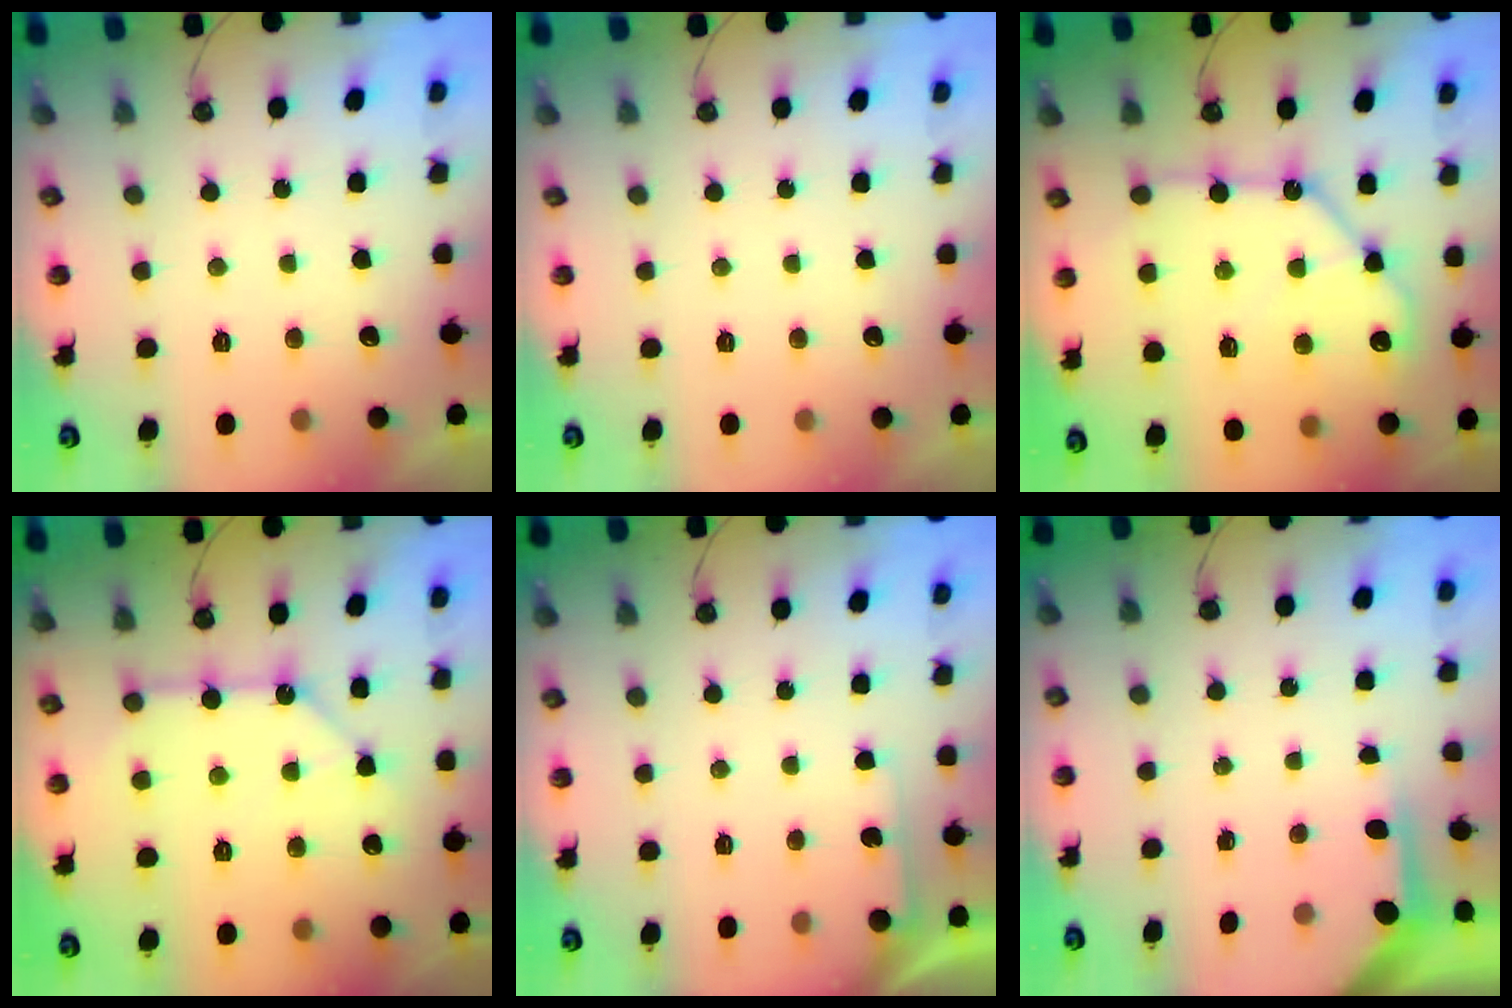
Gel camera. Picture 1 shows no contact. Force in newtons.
{"total": 0.0}
{"total": 14.5, "press": 14.4, "slide": 1.8}
{"total": 10.8, "press": 10.7, "slide": 1.0}
{"total": 3.6, "press": 3.6, "slide": 0.5}
{"total": 3.6, "press": 3.6, "slide": 0.4}